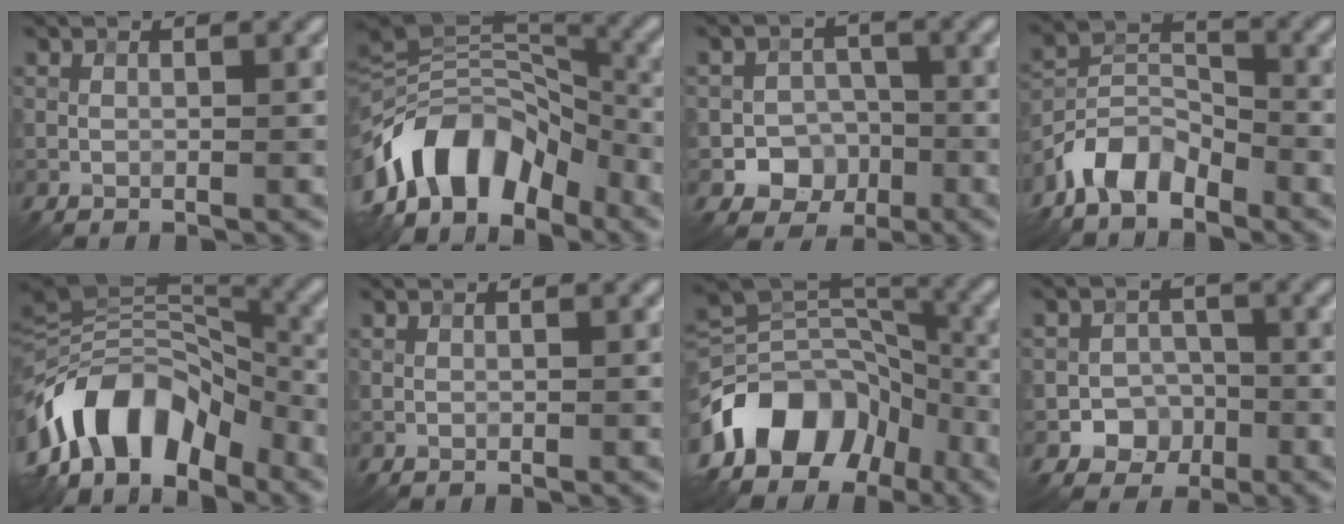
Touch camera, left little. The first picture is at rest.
{"total": 10.7, "force": [-6.0, 6.1, 6.4], "torque": [-0.100, 0.019, -0.121]}
{"total": 5.1, "force": [-2.1, 4.4, 1.4], "torque": [0.014, 0.001, -0.052]}
{"total": 4.9, "force": [-3.6, 2.5, 2.1], "torque": [-0.034, 0.009, -0.082]}
{"total": 10.6, "force": [-5.9, 5.9, 6.6], "torque": [-0.104, 0.016, -0.112]}
{"total": 0.0}
{"total": 11.2, "force": [-6.0, 7.6, 5.6], "torque": [-0.095, 0.015, -0.118]}
{"total": 4.3, "force": [-2.0, 3.7, 1.0], "torque": [0.022, 0.005, -0.044]}